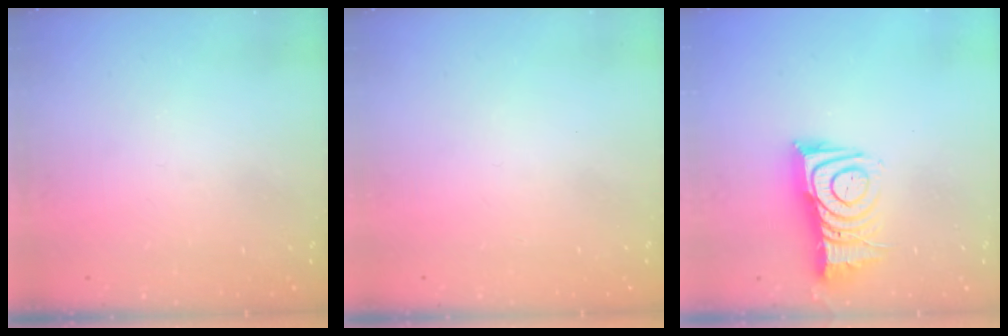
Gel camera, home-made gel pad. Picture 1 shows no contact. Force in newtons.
{"total": 1.5, "press": 1.5, "slide": 0.1}
{"total": 11.8, "press": 11.8, "slide": 1.1}